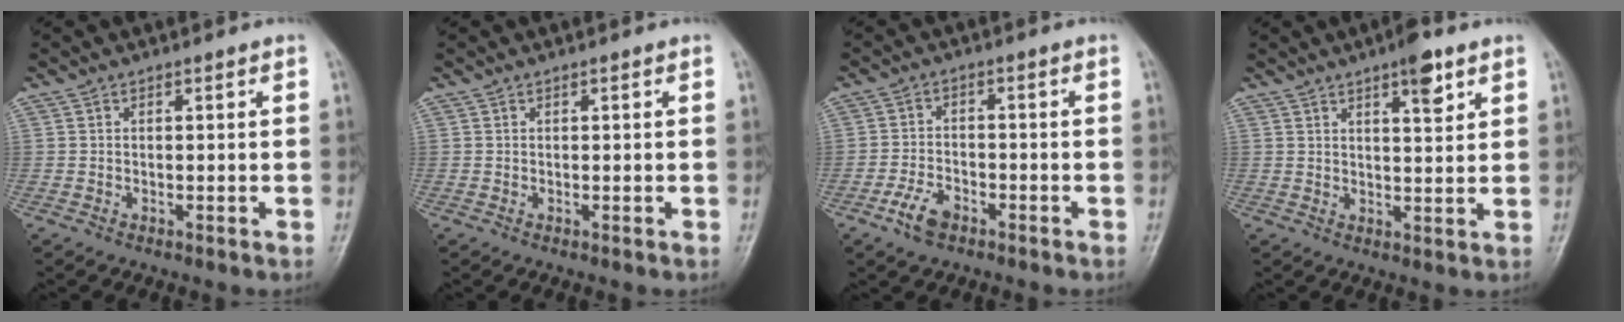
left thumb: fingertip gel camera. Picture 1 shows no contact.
{"total": 0.0}
{"total": 5.0, "force": [-3.0, 2.7, 2.9], "torque": [-0.055, 0.015, -0.057]}
{"total": 5.9, "force": [3.5, 1.8, 4.4], "torque": [-0.053, -0.017, 0.047]}